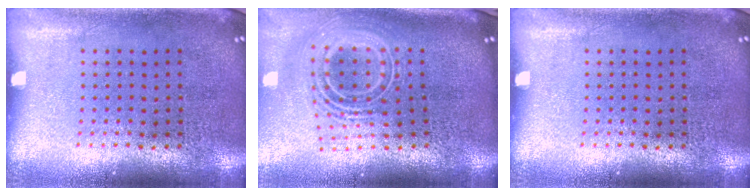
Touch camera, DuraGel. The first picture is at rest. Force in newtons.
{"total": 2.8, "press": 1.9, "slide": 2.2}
{"total": 0.0}